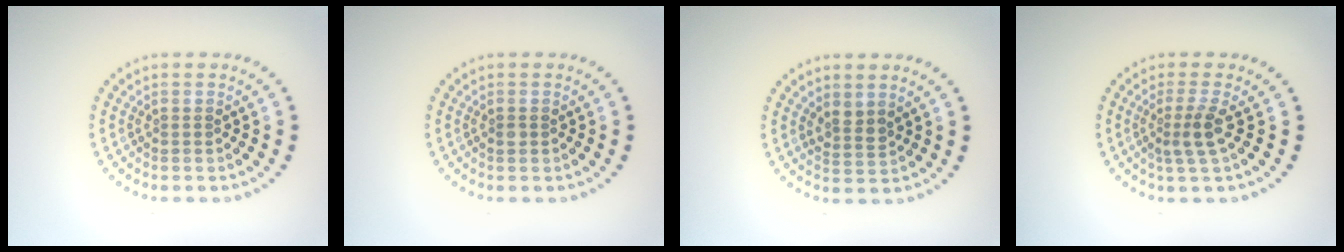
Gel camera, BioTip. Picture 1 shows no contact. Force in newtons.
{"total": 0.5, "press": 0.5, "slide": 0.1}
{"total": 1.6, "press": 1.2, "slide": 1.0}
{"total": 2.2, "press": 1.8, "slide": 1.4}